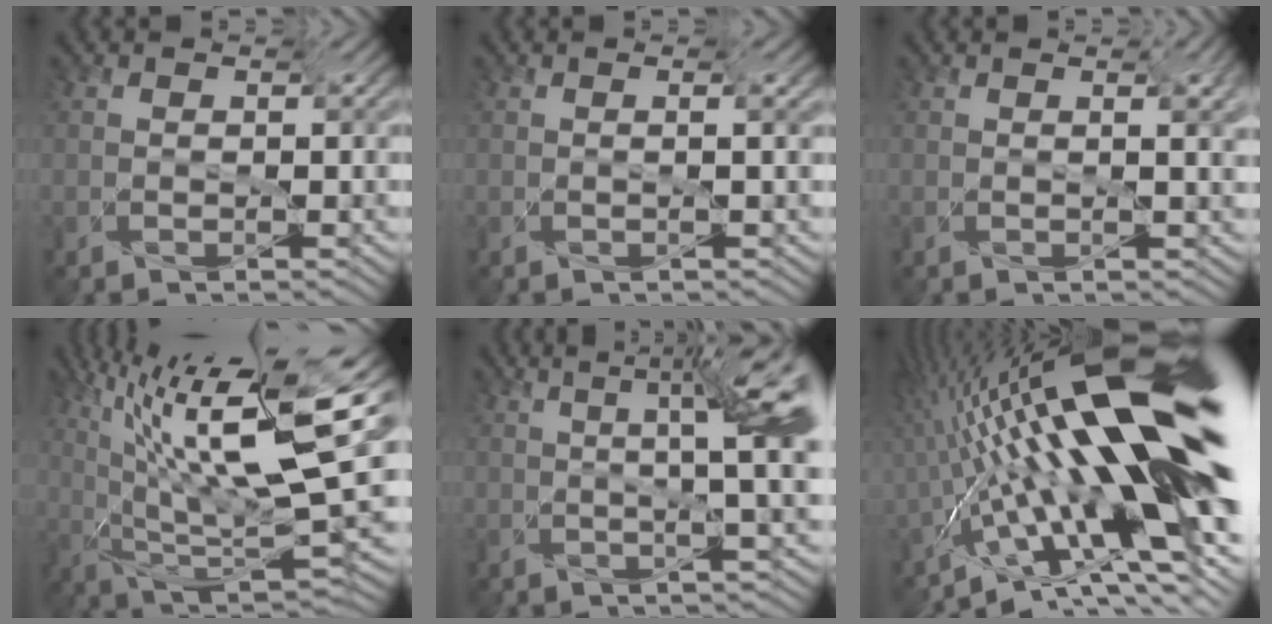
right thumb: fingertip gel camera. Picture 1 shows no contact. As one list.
[{"total": 1.2, "force": [0.2, -0.2, 1.1], "torque": [-0.015, 0.006, 0.001]}, {"total": 3.7, "force": [1.4, 0.9, 3.3], "torque": [-0.030, 0.011, 0.013]}, {"total": 16.9, "force": [4.8, 5.2, 15.4], "torque": [-0.251, 0.043, 0.085]}, {"total": 11.7, "force": [3.0, 3.2, 10.8], "torque": [-0.134, 0.032, 0.040]}, {"total": 19.3, "force": [-1.3, 4.8, 18.7], "torque": [-0.293, 0.033, -0.039]}]